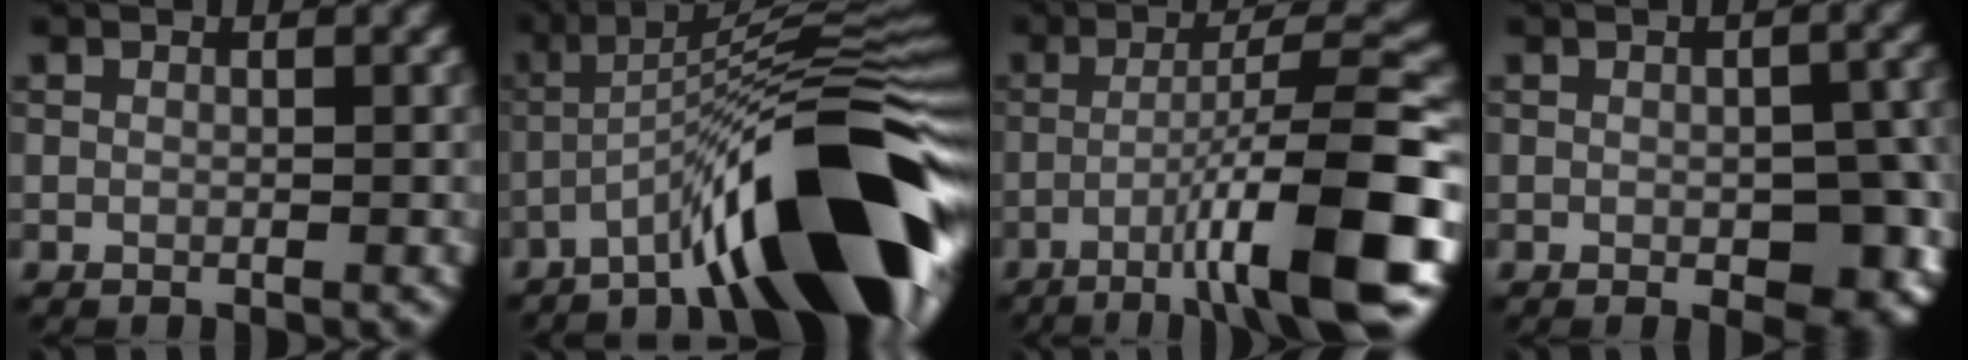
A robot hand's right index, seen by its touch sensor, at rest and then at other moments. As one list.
[{"total": 16.0, "force": [-8.2, 2.8, 13.4], "torque": [-0.206, 0.020, -0.134]}, {"total": 11.2, "force": [-4.4, 1.4, 10.3], "torque": [-0.141, 0.021, -0.069]}, {"total": 7.5, "force": [-1.9, 4.1, 6.1], "torque": [-0.071, -0.019, -0.012]}]